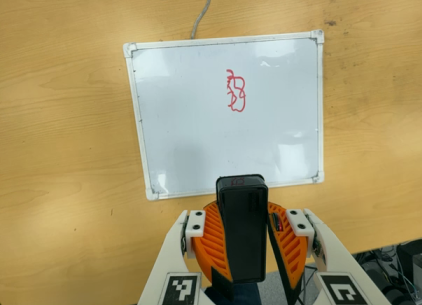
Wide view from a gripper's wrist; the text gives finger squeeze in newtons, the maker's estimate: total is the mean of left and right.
{"total": 10.5, "left": 10.5, "right": 10.5}